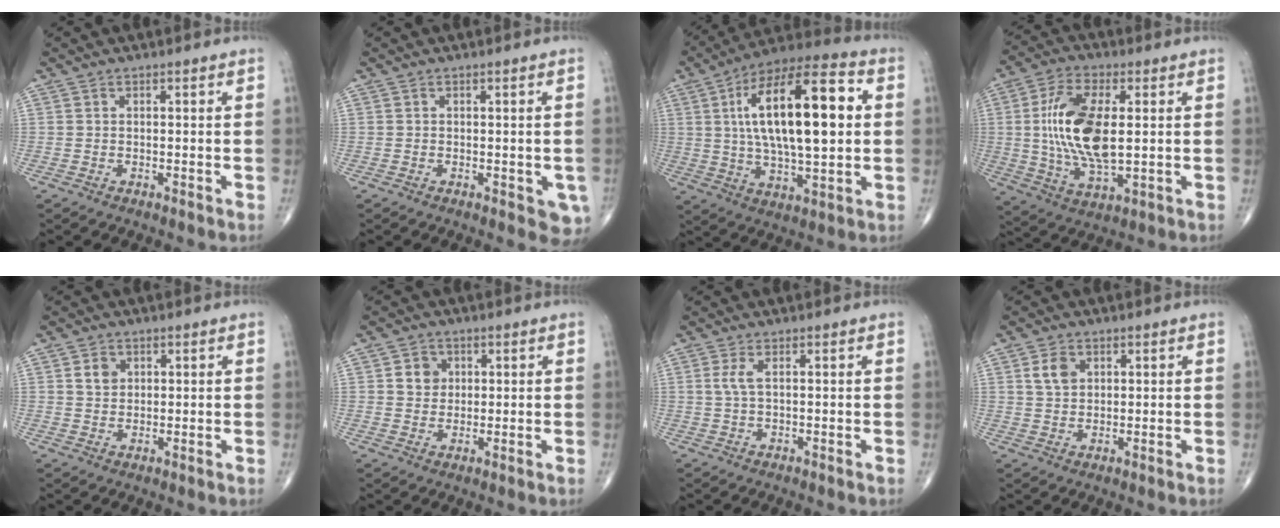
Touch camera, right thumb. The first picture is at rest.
{"total": 4.0, "force": [-1.2, 1.9, 3.3], "torque": [-0.014, -0.003, -0.014]}
{"total": 23.5, "force": [3.8, 8.9, 21.4], "torque": [-0.356, 0.014, 0.057]}
{"total": 15.9, "force": [1.4, 7.3, 14.1], "torque": [-0.279, -0.010, 0.028]}
{"total": 2.9, "force": [1.0, 2.3, 1.4], "torque": [-0.013, -0.005, 0.019]}
{"total": 4.1, "force": [1.0, 3.6, 1.6], "torque": [-0.005, -0.001, 0.014]}
{"total": 2.1, "force": [0.4, 0.5, 2.0], "torque": [-0.058, 0.007, 0.013]}
{"total": 4.0, "force": [1.5, 2.9, 2.4], "torque": [-0.034, -0.003, 0.029]}